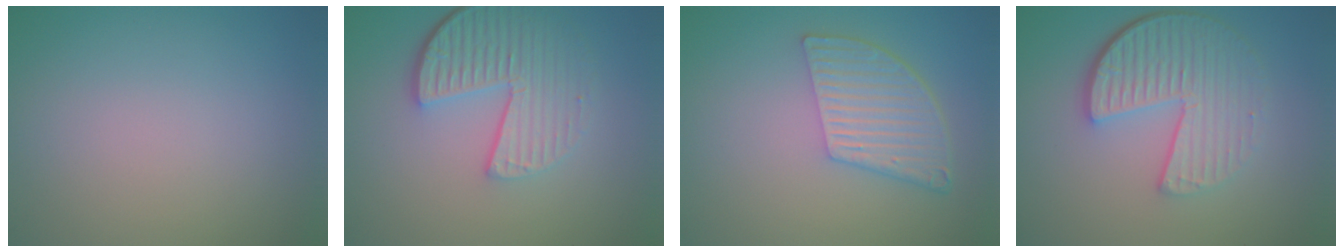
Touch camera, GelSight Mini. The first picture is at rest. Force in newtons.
{"total": 5.7, "press": 4.2, "slide": 3.9}
{"total": 5.6, "press": 4.1, "slide": 3.7}
{"total": 6.3, "press": 4.4, "slide": 4.5}